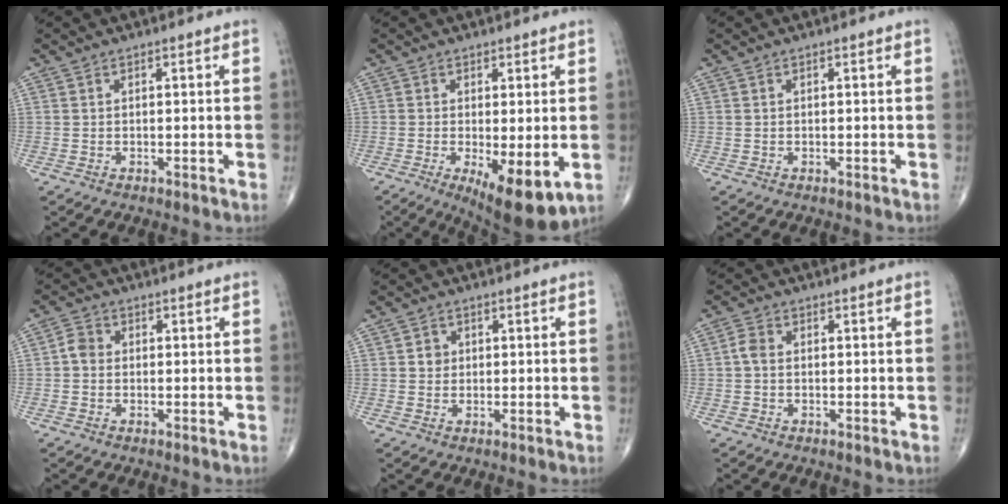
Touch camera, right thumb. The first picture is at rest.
{"total": 10.4, "force": [-3.0, 3.4, 9.3], "torque": [-0.135, -0.023, -0.036]}
{"total": 0.0}
{"total": 2.6, "force": [-0.3, 2.2, 1.4], "torque": [-0.016, 0.008, -0.013]}
{"total": 1.9, "force": [0.2, 1.8, 0.7], "torque": [0.002, 0.004, 0.002]}
{"total": 2.2, "force": [-0.2, 1.5, 1.6], "torque": [-0.029, 0.005, -0.009]}